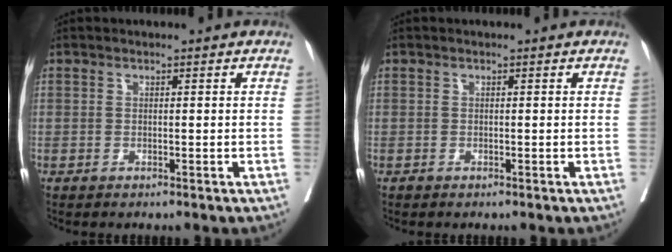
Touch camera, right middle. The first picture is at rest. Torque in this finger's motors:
{"motor_torque": [0.00, 0.00, -0.01, 0.00]}